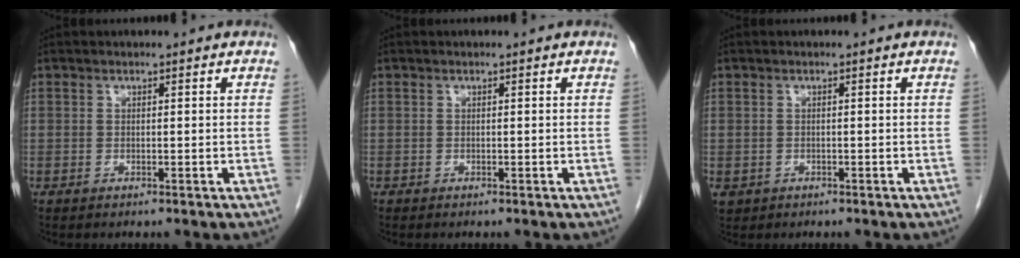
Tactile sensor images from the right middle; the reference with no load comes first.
{"total": 0.0}
{"total": 1.6, "force": [-0.6, 1.5, 0.4], "torque": [-0.010, 0.001, -0.002]}